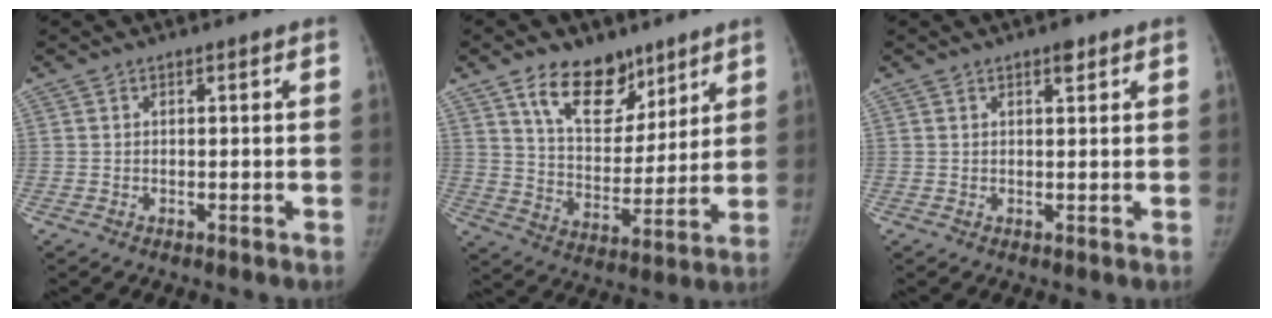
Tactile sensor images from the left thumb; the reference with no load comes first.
{"total": 14.0, "force": [9.1, 8.2, 6.7], "torque": [-0.069, -0.059, 0.160]}
{"total": 1.8, "force": [1.2, 0.7, 1.2], "torque": [-0.013, -0.005, 0.016]}